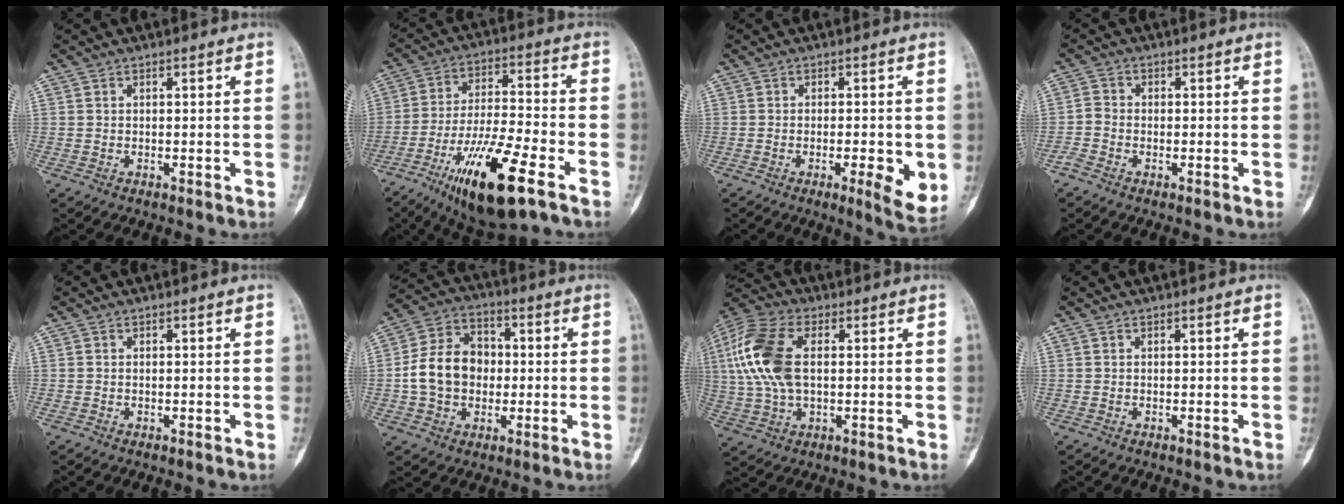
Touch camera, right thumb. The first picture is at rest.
{"total": 18.1, "force": [-9.5, 4.2, 14.8], "torque": [-0.278, 0.030, -0.159]}
{"total": 7.0, "force": [-1.5, 1.7, 6.6], "torque": [-0.088, -0.013, -0.018]}
{"total": 2.4, "force": [-1.4, 1.5, 1.2], "torque": [-0.025, 0.002, -0.040]}
{"total": 0.0}
{"total": 12.7, "force": [-0.7, 10.0, 7.8], "torque": [-0.115, 0.029, -0.019]}
{"total": 15.3, "force": [2.4, 8.6, 12.5], "torque": [-0.284, 0.016, 0.044]}
{"total": 0.0}